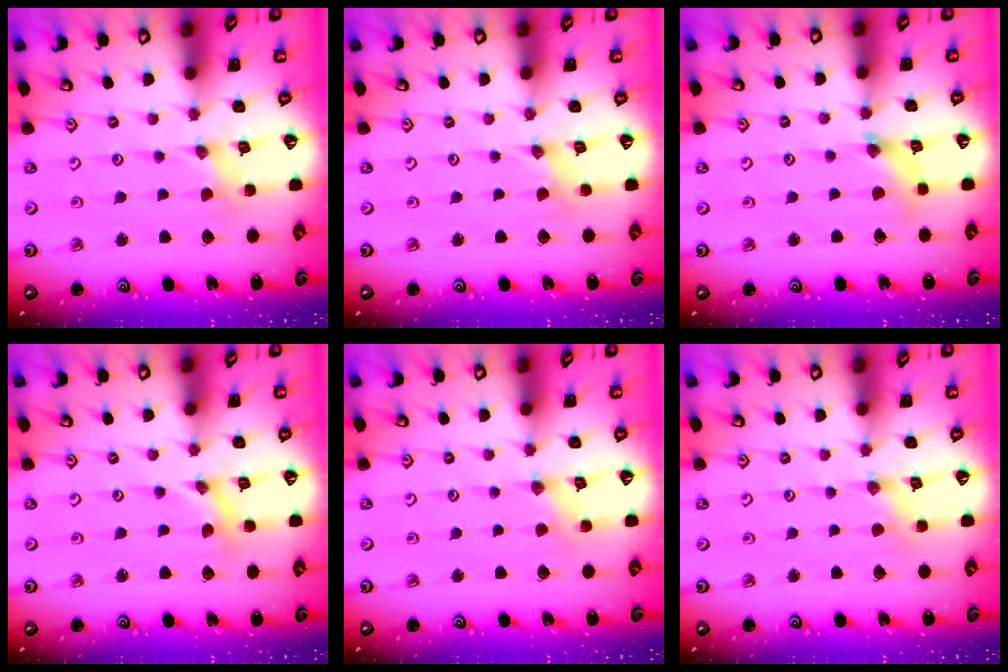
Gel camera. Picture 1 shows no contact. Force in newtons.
{"total": 0.0}
{"total": 2.5, "press": 2.5, "slide": 0.2}
{"total": 0.0}
{"total": 1.5, "press": 1.5, "slide": 0.3}
{"total": 0.6, "press": 0.6, "slide": 0.1}